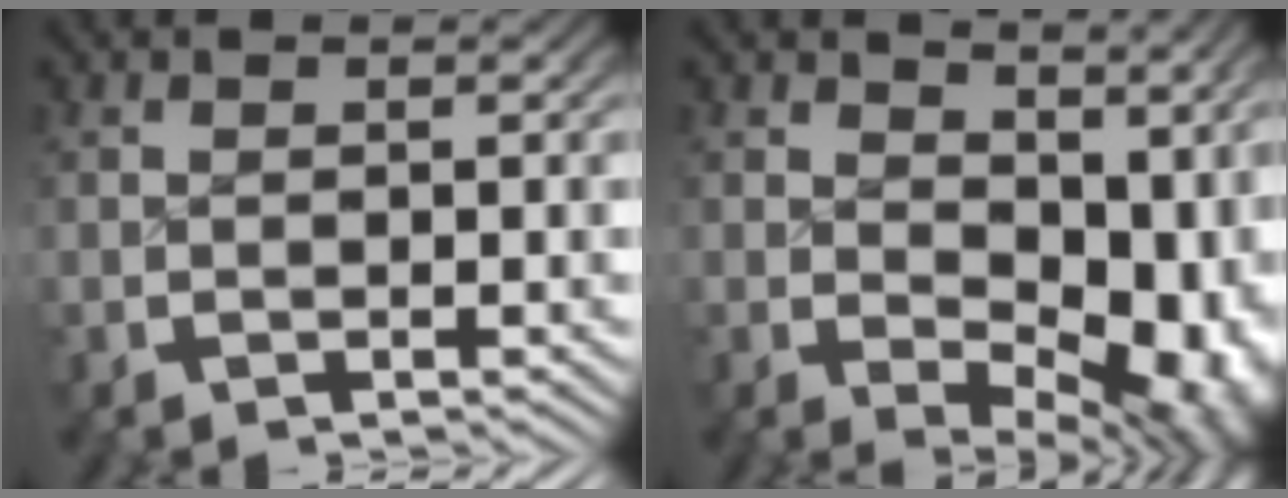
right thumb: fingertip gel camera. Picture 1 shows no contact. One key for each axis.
{"total": 8.1, "fx": 0.2, "fy": 4.8, "fz": 6.5, "tx": -0.092, "ty": -0.041, "tz": 0.028}